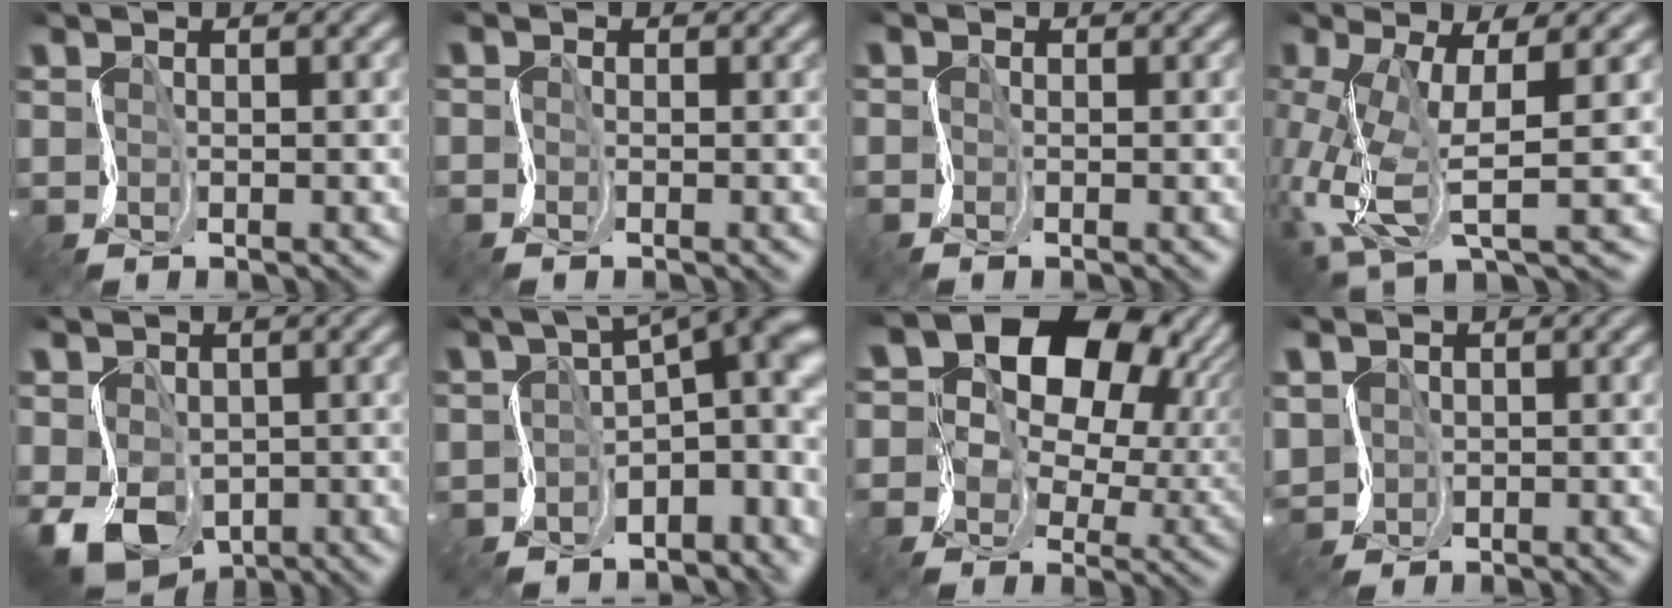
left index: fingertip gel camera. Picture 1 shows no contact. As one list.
[{"total": 1.6, "force": [-1.3, -0.1, -0.9], "torque": [0.010, -0.002, -0.018]}, {"total": 1.5, "force": [-1.2, -0.2, -0.9], "torque": [0.009, -0.002, -0.015]}, {"total": 7.3, "force": [-1.4, 2.2, 6.9], "torque": [-0.169, -0.009, -0.018]}, {"total": 5.6, "force": [-2.2, 4.3, 2.8], "torque": [-0.083, -0.026, -0.025]}, {"total": 8.8, "force": [-1.8, 4.2, 7.6], "torque": [-0.081, 0.007, -0.025]}, {"total": 16.4, "force": [5.4, 12.3, 9.3], "torque": [-0.145, 0.036, 0.085]}, {"total": 1.5, "force": [-0.4, 1.3, -0.8], "torque": [-0.011, -0.004, 0.002]}]